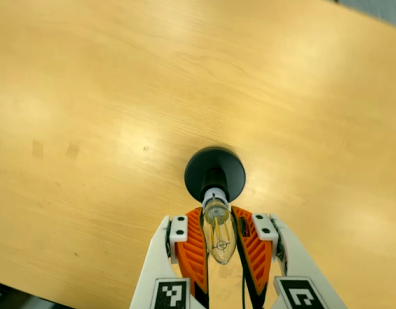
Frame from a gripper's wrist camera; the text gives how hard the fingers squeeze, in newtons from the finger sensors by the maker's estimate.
{"total": 19.8, "left": 19.3, "right": 20.4}